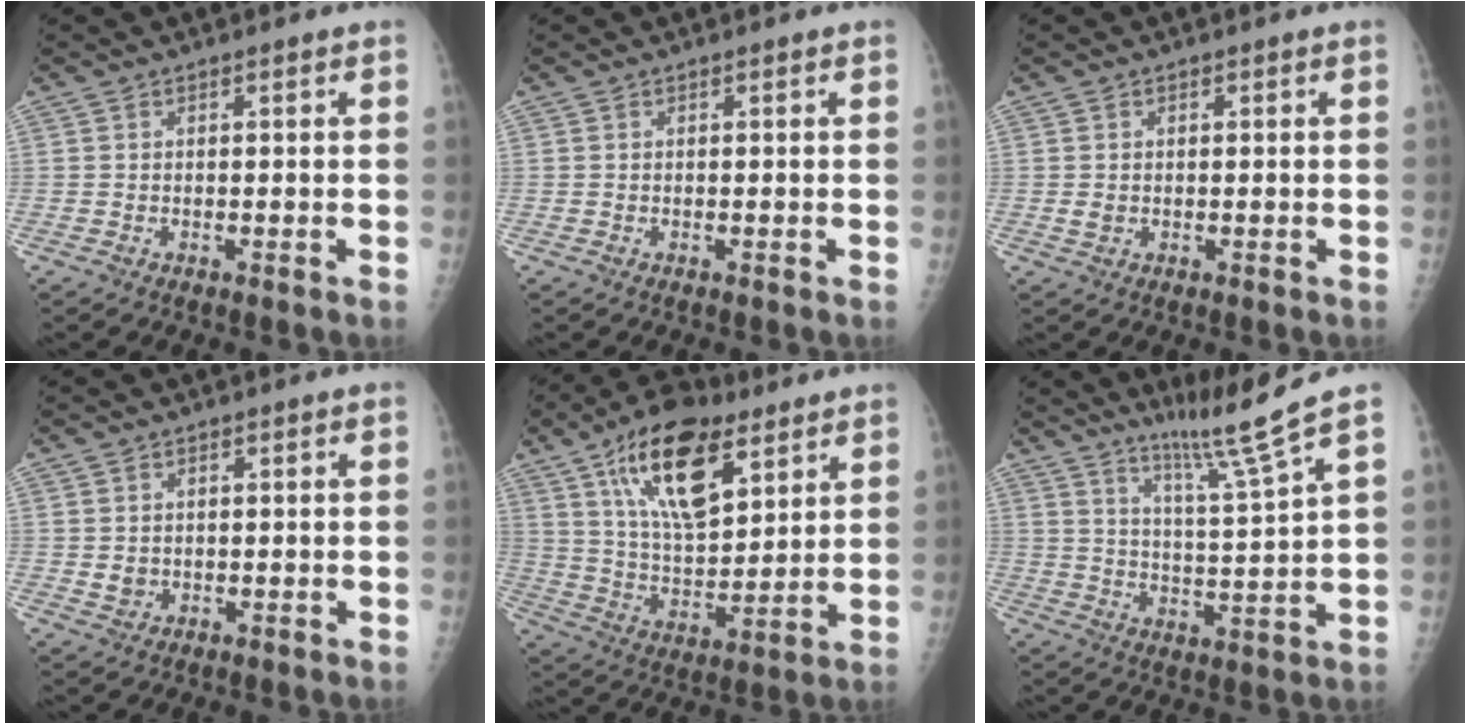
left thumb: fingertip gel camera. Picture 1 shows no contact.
{"total": 0.0}
{"total": 1.6, "force": [-0.1, 1.3, 1.0], "torque": [-0.014, 0.000, -0.001]}
{"total": 2.4, "force": [0.0, 2.2, 1.1], "torque": [-0.006, 0.000, 0.006]}
{"total": 19.0, "force": [9.7, 8.9, 13.7], "torque": [-0.201, -0.038, 0.171]}
{"total": 9.3, "force": [7.1, -2.2, 5.6], "torque": [-0.092, -0.066, 0.129]}